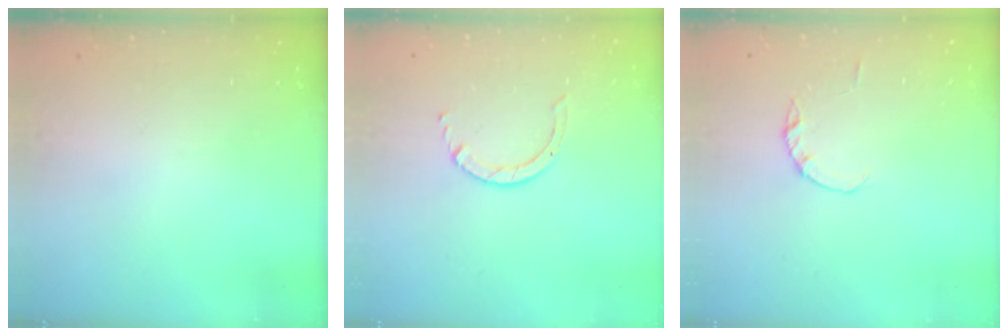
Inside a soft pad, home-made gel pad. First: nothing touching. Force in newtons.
{"total": 2.5, "press": 2.4, "slide": 0.3}
{"total": 1.0, "press": 1.0, "slide": 0.2}